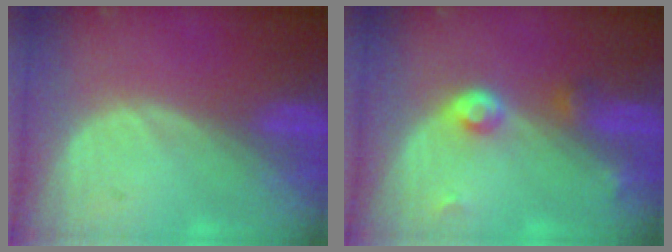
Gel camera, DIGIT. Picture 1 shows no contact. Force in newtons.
{"total": 3.8, "press": 3.6, "slide": 1.3}